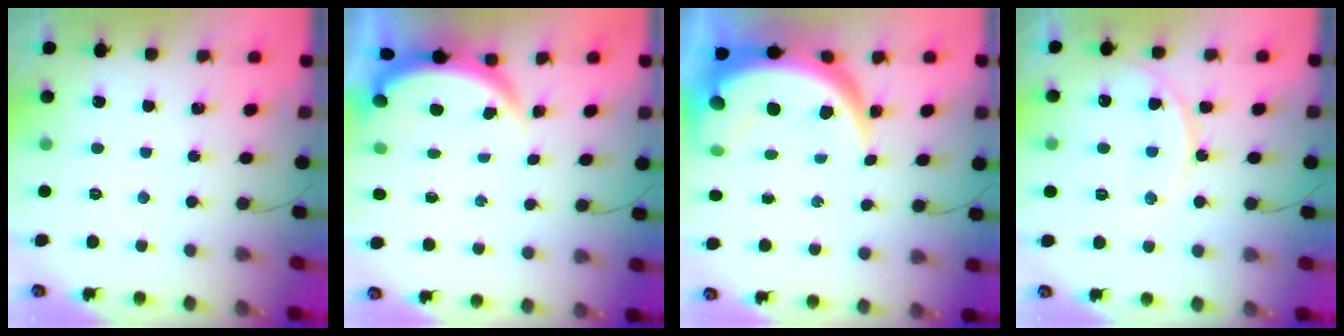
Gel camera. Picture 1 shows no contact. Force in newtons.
{"total": 4.0, "press": 4.0, "slide": 0.2}
{"total": 11.9, "press": 11.9, "slide": 1.2}
{"total": 13.8, "press": 13.8, "slide": 1.3}